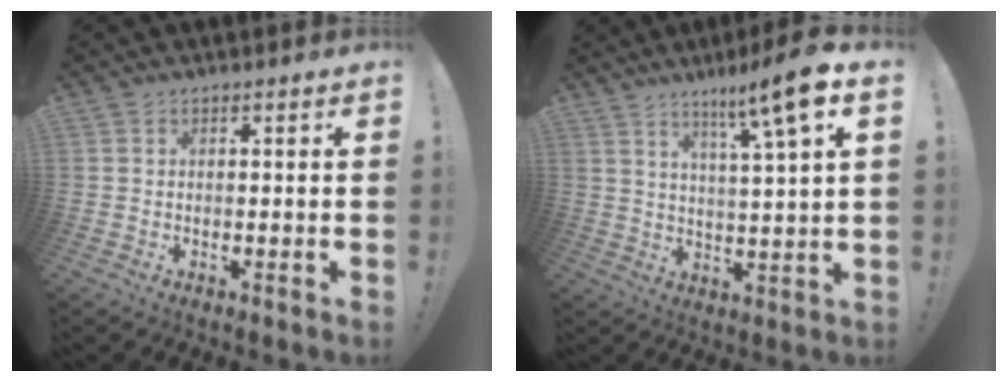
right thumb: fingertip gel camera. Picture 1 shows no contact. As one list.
[{"total": 11.9, "force": [6.8, 0.5, 9.8], "torque": [-0.158, -0.036, 0.098]}]